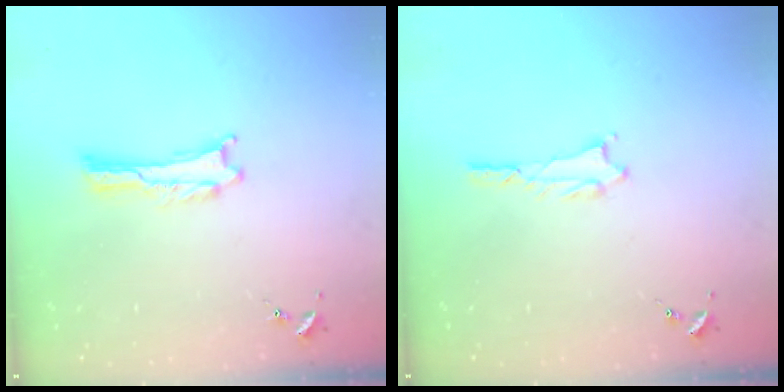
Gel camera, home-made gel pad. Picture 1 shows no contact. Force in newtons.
{"total": 1.0, "press": 1.0, "slide": 0.1}